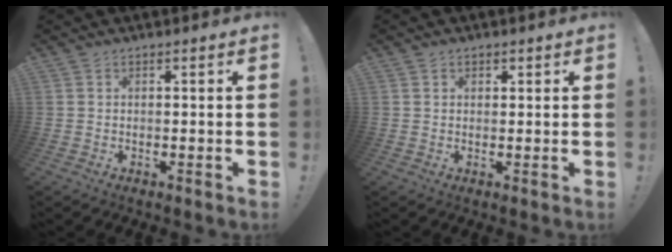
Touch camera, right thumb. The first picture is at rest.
{"total": 1.0, "force": [0.7, 0.7, 0.2], "torque": [0.012, -0.007, 0.010]}